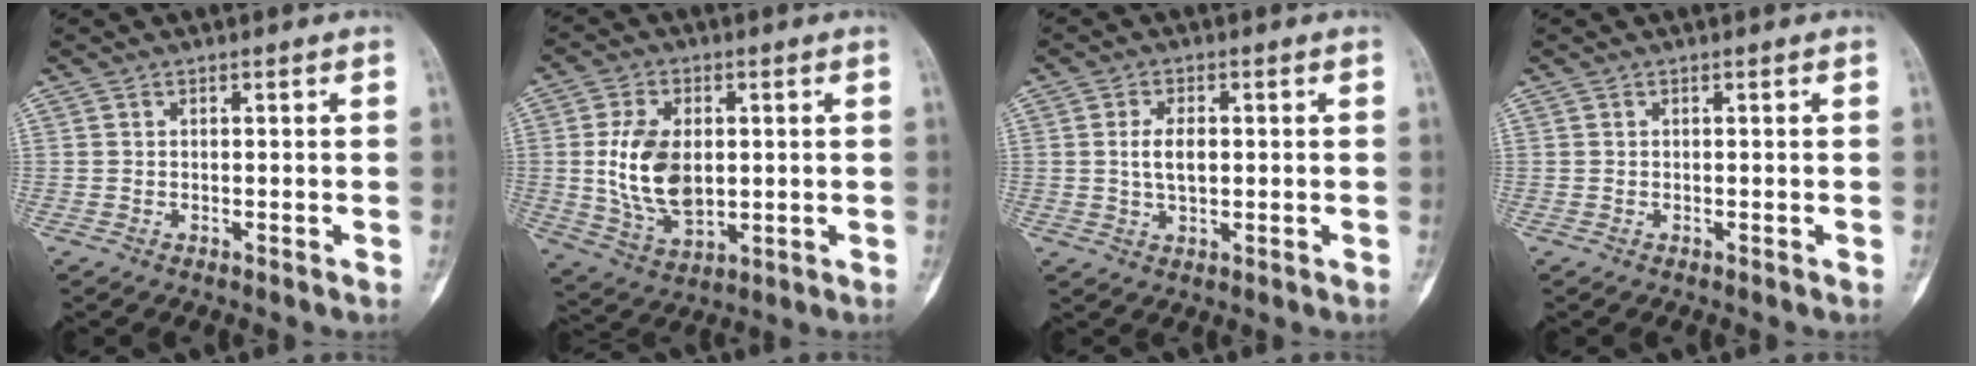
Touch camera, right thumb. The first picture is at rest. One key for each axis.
{"total": 12.8, "fx": 0.8, "fy": 8.0, "fz": 9.9, "tx": -0.172, "ty": -0.009, "tz": 0.025}
{"total": 4.8, "fx": 0.3, "fy": 2.6, "fz": 4.0, "tx": -0.071, "ty": 0.001, "tz": 0.008}
{"total": 0.0}